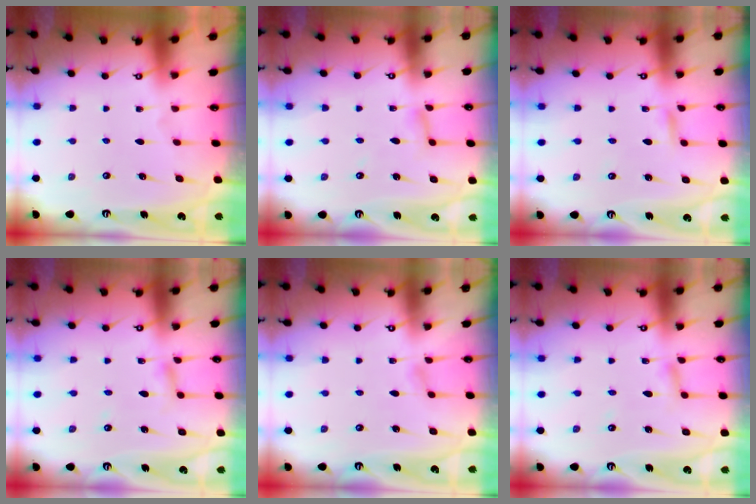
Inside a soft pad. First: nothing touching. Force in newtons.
{"total": 2.8, "press": 2.8, "slide": 0.2}
{"total": 1.9, "press": 1.9, "slide": 0.1}
{"total": 3.3, "press": 3.3, "slide": 0.3}
{"total": 2.7, "press": 2.6, "slide": 0.4}
{"total": 3.0, "press": 3.0, "slide": 0.2}